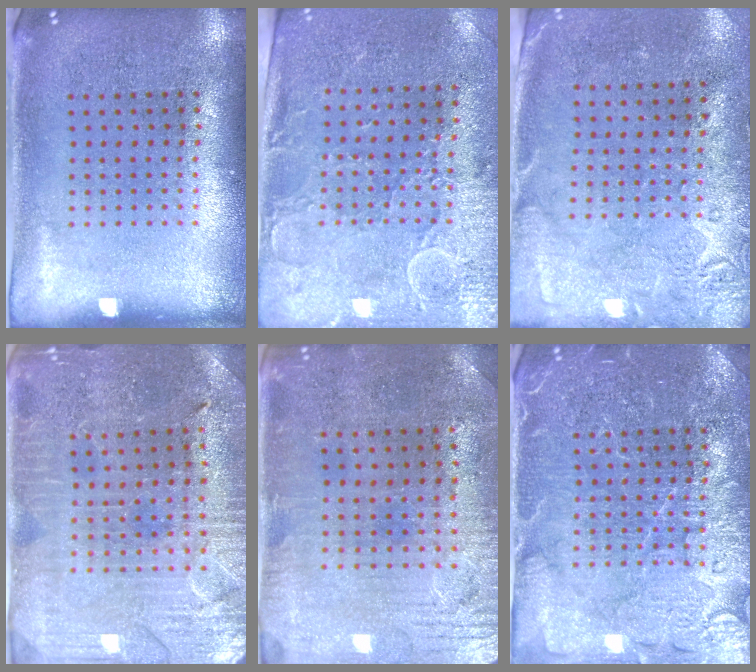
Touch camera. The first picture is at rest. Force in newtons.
{"total": 2.9, "press": 2.5, "slide": 1.5}
{"total": 2.8, "press": 2.2, "slide": 1.7}
{"total": 1.8, "press": 1.8, "slide": 0.4}
{"total": 0.9, "press": 0.7, "slide": 0.6}
{"total": 4.4, "press": 4.3, "slide": 1.0}